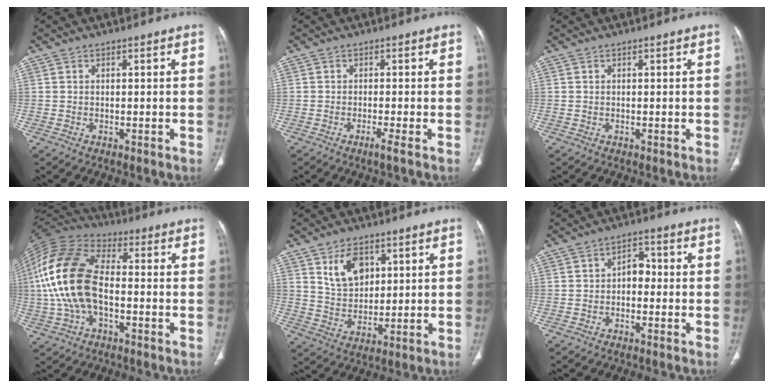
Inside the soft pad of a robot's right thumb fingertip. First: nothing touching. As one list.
[{"total": 1.7, "force": [-1.0, -0.4, 1.3], "torque": [-0.033, -0.005, -0.023]}, {"total": 0.0}, {"total": 18.3, "force": [-1.2, 10.4, 15.0], "torque": [-0.320, 0.031, -0.026]}, {"total": 8.4, "force": [3.9, 5.5, 5.1], "torque": [-0.068, -0.023, 0.079]}, {"total": 3.7, "force": [-0.5, 2.6, 2.6], "torque": [-0.022, 0.018, -0.018]}]